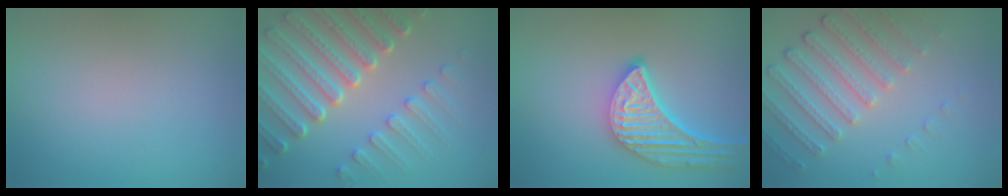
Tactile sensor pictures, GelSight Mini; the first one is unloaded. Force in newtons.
{"total": 7.5, "press": 5.8, "slide": 4.7}
{"total": 5.4, "press": 4.3, "slide": 3.4}
{"total": 4.5, "press": 3.4, "slide": 2.9}